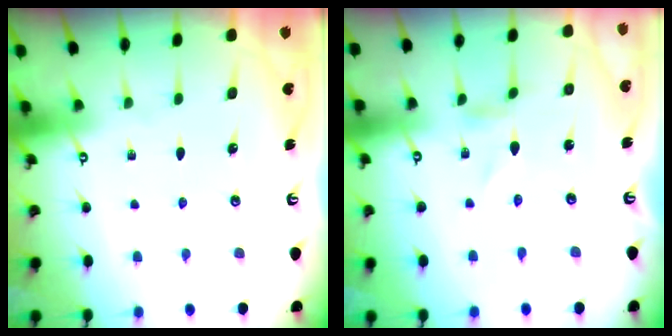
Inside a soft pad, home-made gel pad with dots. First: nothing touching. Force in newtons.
{"total": 0.0}